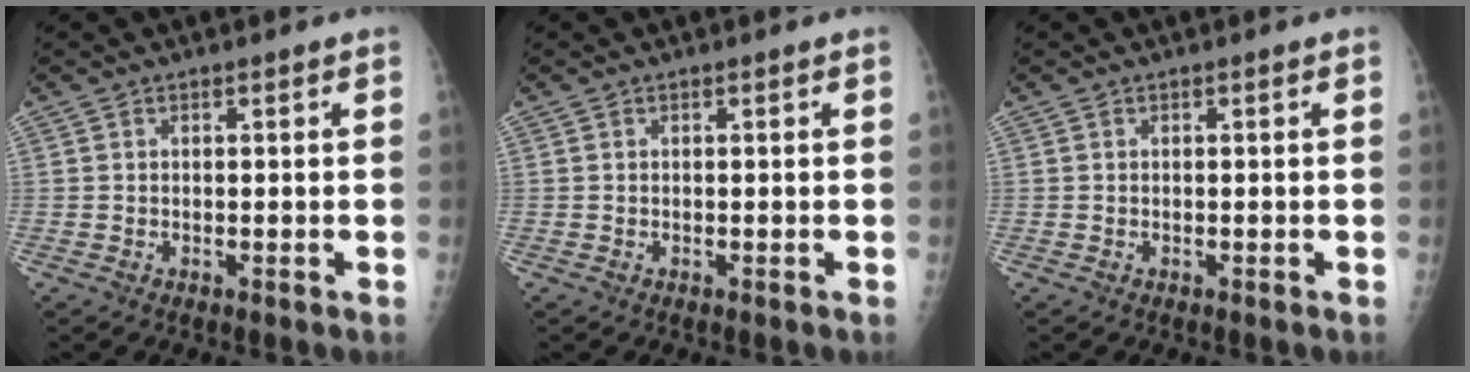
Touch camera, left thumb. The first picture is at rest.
{"total": 0.0}
{"total": 0.0}